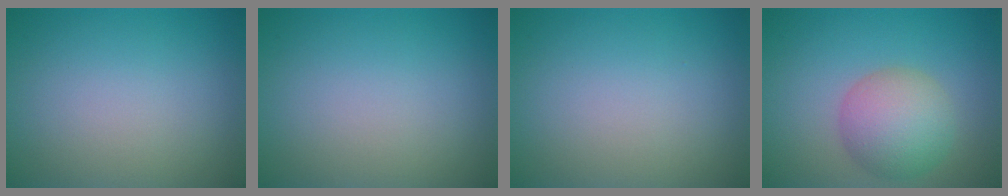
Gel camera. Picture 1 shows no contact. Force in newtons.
{"total": 0.0}
{"total": 0.0}
{"total": 5.4, "press": 5.4, "slide": 0.2}